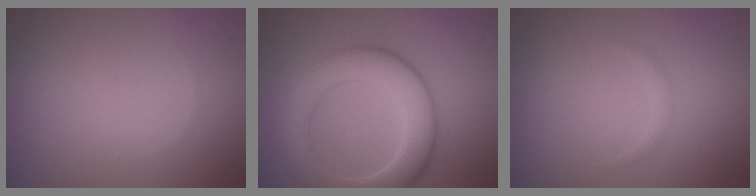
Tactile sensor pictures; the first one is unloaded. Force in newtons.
{"total": 6.6, "press": 6.6, "slide": 0.4}
{"total": 0.5, "press": 0.5, "slide": 0.0}